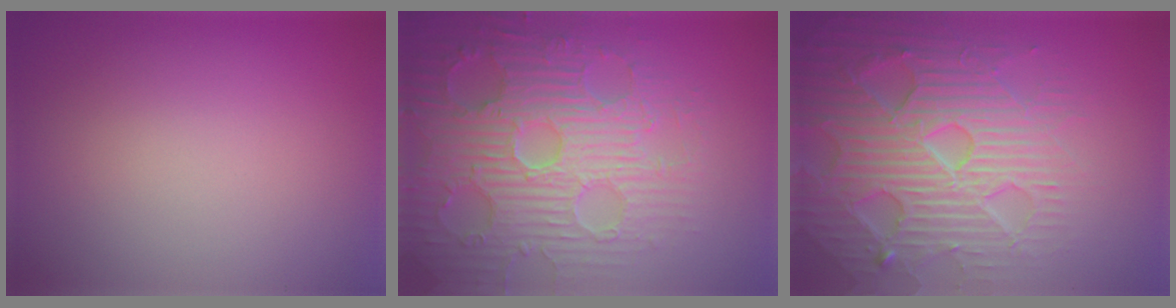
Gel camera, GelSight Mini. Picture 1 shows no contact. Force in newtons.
{"total": 8.0, "press": 6.4, "slide": 4.8}
{"total": 6.8, "press": 6.7, "slide": 1.5}